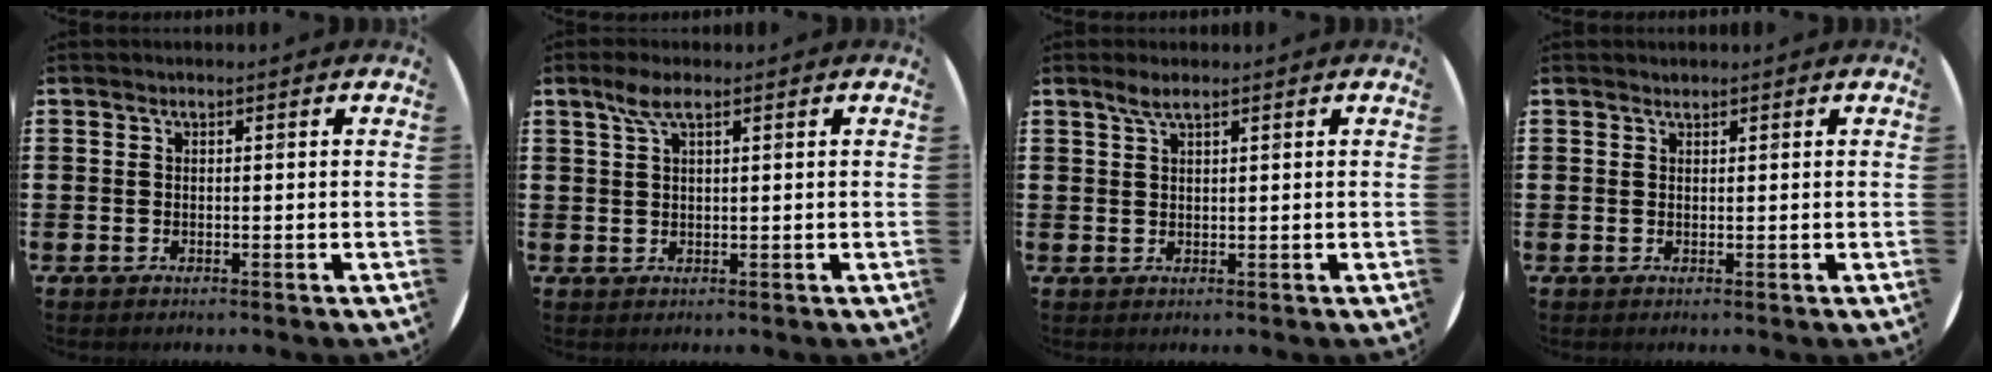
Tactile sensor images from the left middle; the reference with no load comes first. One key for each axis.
{"total": 3.2, "fx": 1.8, "fy": 0.8, "fz": 2.5, "tx": -0.053, "ty": 0.007, "tz": 0.030}
{"total": 2.1, "fx": 1.6, "fy": 0.3, "fz": 1.4, "tx": -0.029, "ty": 0.005, "tz": 0.027}
{"total": 0.5, "fx": 0.5, "fy": 0.1, "fz": -0.1, "tx": 0.002, "ty": 0.003, "tz": 0.009}